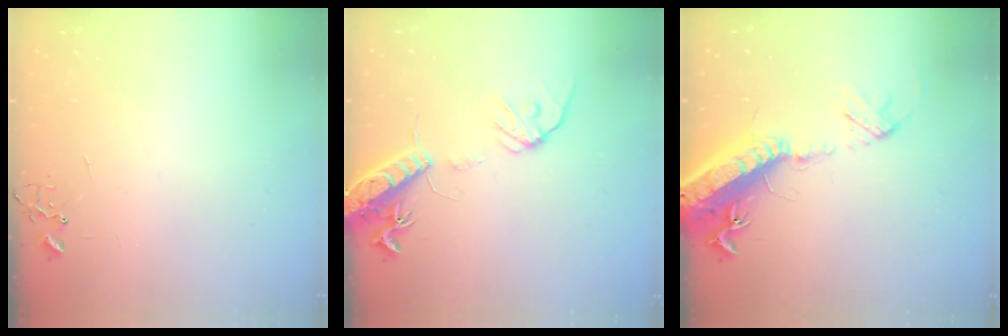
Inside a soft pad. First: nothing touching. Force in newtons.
{"total": 16.4, "press": 16.1, "slide": 3.0}
{"total": 20.9, "press": 20.3, "slide": 4.9}